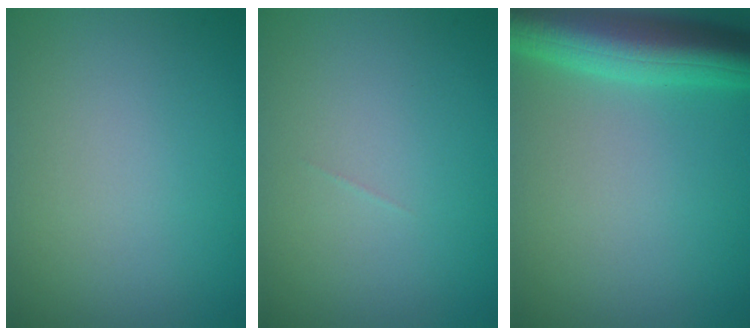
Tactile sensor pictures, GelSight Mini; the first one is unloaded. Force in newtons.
{"total": 0.0}
{"total": 7.6, "press": 7.6, "slide": 0.3}